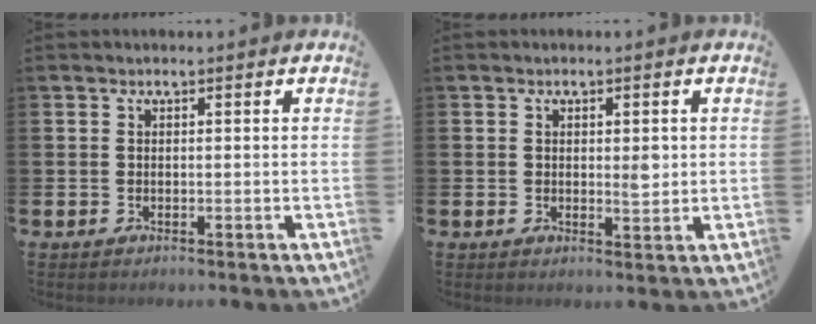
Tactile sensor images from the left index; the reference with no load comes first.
{"total": 1.8, "force": [0.3, 0.8, 1.5], "torque": [-0.010, -0.003, 0.000]}